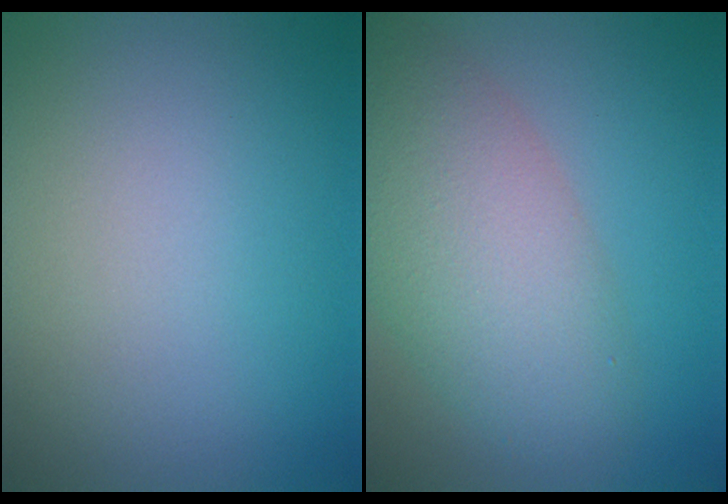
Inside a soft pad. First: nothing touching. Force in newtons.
{"total": 6.9, "press": 6.9, "slide": 0.4}